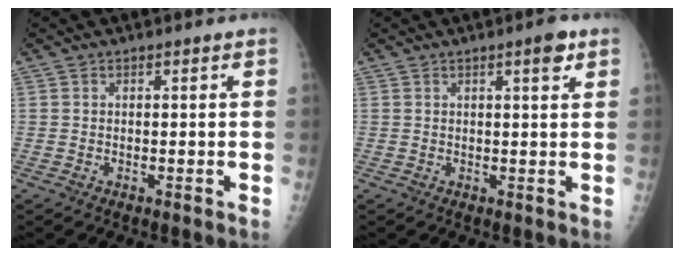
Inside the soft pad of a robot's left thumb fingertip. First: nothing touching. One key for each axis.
{"total": 2.8, "fx": 1.6, "fy": 0.6, "fz": 2.2, "tx": -0.027, "ty": -0.006, "tz": 0.020}